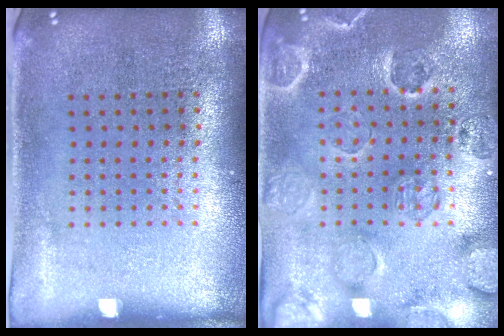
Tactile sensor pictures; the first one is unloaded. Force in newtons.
{"total": 2.5, "press": 2.3, "slide": 1.0}